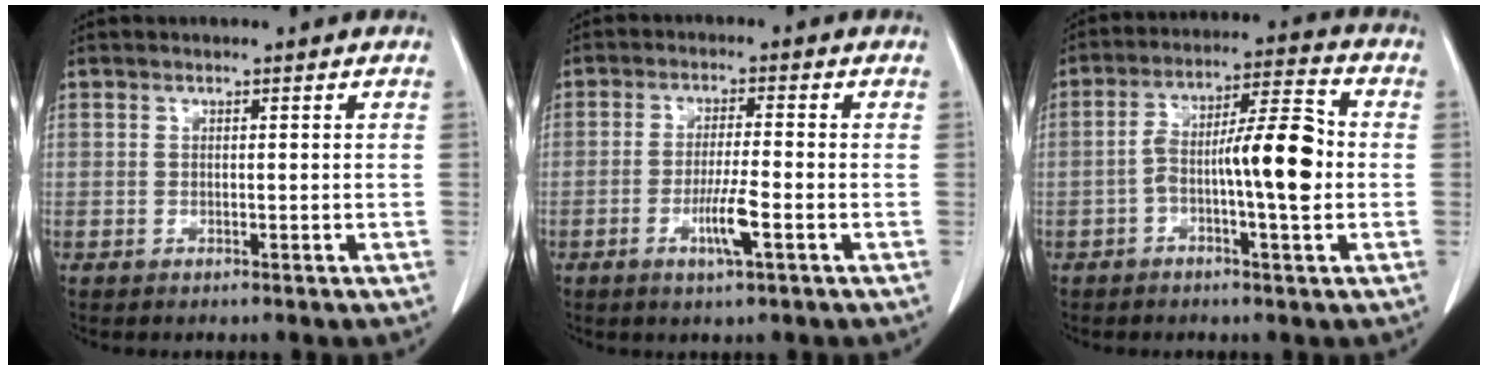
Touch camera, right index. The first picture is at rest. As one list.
[{"total": 5.2, "force": [-2.0, 0.0, 4.7], "torque": [-0.089, -0.007, -0.037]}, {"total": 10.8, "force": [-1.6, 1.6, 10.5], "torque": [-0.178, 0.026, -0.028]}]